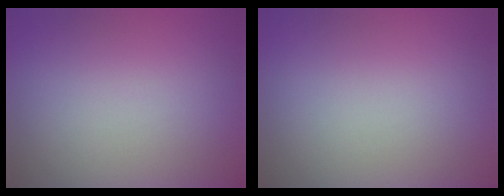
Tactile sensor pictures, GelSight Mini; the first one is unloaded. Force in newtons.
{"total": 0.0}